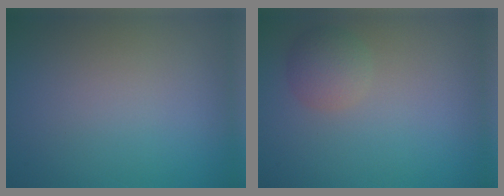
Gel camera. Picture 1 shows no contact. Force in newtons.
{"total": 2.2, "press": 2.2, "slide": 0.1}